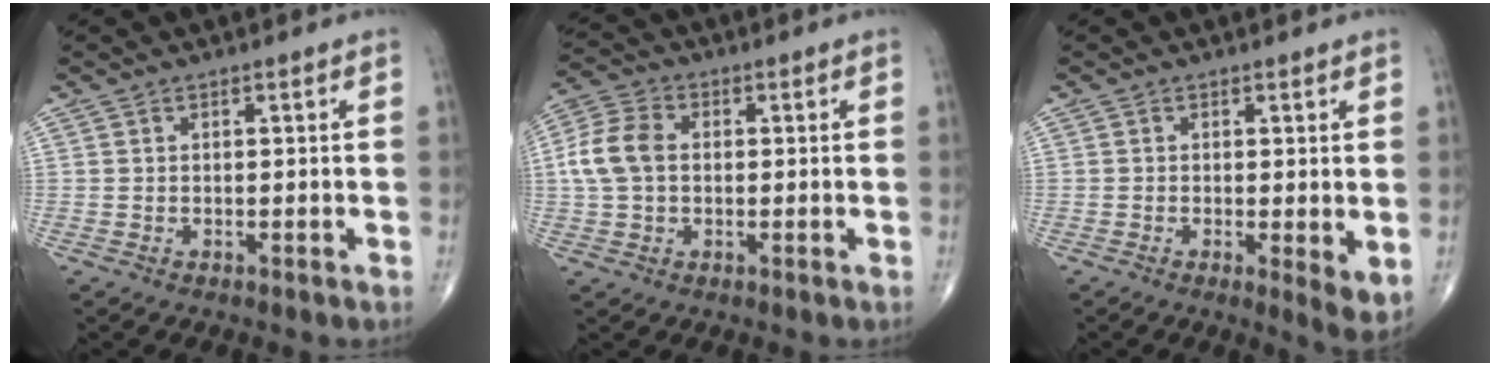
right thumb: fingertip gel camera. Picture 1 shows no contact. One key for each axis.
{"total": 8.2, "fx": 0.5, "fy": 5.9, "fz": 5.8, "tx": -0.124, "ty": 0.019, "tz": 0.004}
{"total": 4.5, "fx": -0.2, "fy": 1.3, "fz": 4.4, "tx": -0.068, "ty": -0.016, "tz": -0.006}